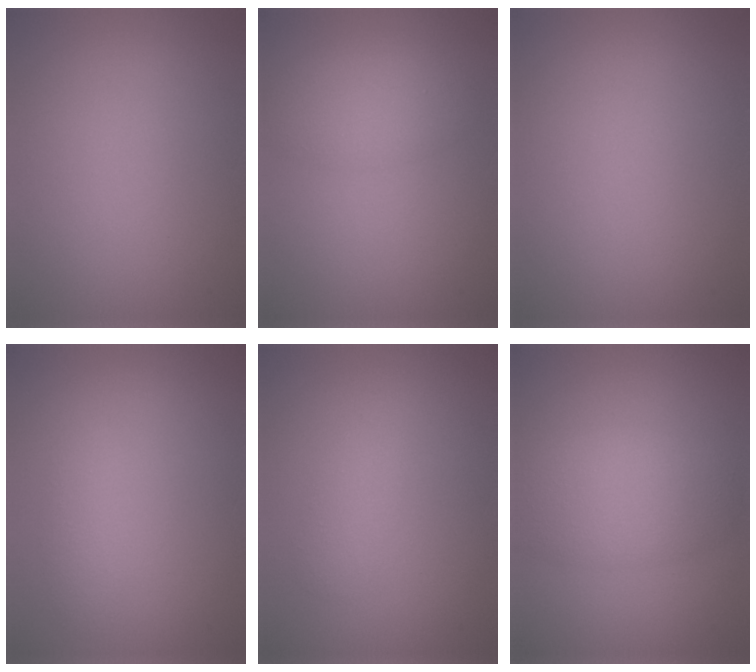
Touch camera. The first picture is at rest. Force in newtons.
{"total": 2.8, "press": 2.8, "slide": 0.1}
{"total": 0.0}
{"total": 1.5, "press": 1.5, "slide": 0.1}
{"total": 1.8, "press": 1.8, "slide": 0.0}
{"total": 4.9, "press": 4.9, "slide": 0.2}